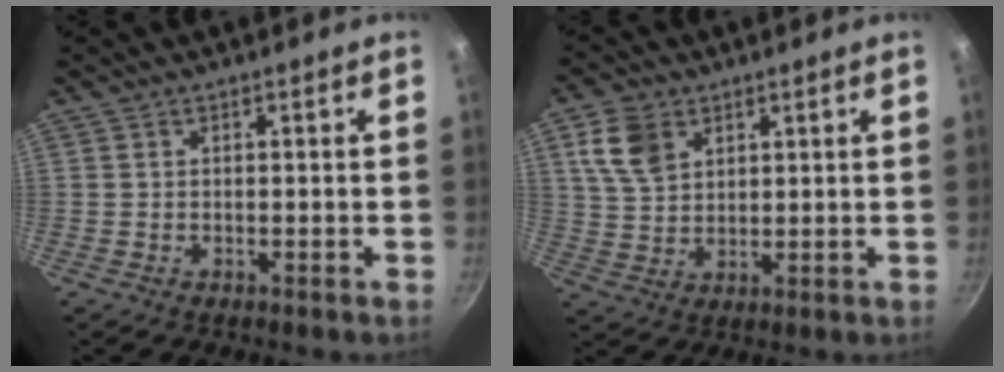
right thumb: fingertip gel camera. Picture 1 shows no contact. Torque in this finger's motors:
{"motor_torque": [1.05, 1.52, 0.69, 0.43, 0.28]}